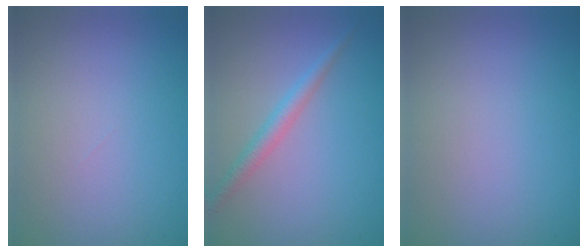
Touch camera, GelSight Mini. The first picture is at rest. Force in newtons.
{"total": 2.0, "press": 2.0, "slide": 0.1}
{"total": 0.0}